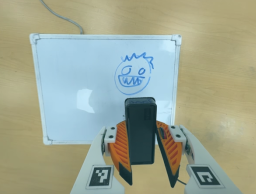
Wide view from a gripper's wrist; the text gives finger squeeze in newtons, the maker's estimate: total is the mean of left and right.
{"total": 5.4, "left": 5.4, "right": 5.4}